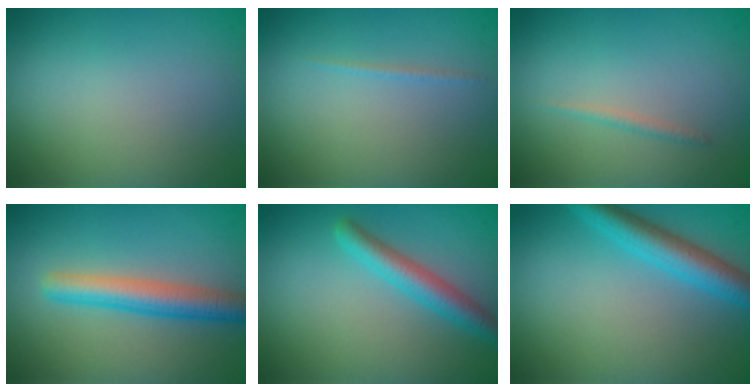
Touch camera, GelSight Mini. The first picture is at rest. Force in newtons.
{"total": 0.5, "press": 0.5, "slide": 0.1}
{"total": 0.7, "press": 0.7, "slide": 0.1}
{"total": 4.1, "press": 4.1, "slide": 0.1}
{"total": 3.0, "press": 3.0, "slide": 0.1}
{"total": 3.9, "press": 3.9, "slide": 0.2}